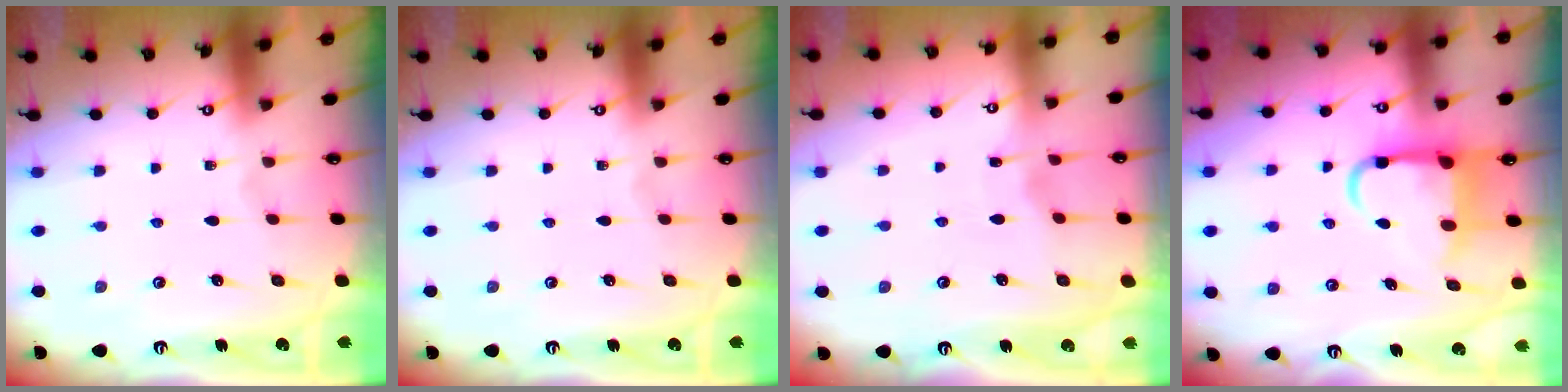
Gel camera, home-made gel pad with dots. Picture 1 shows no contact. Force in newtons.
{"total": 0.0}
{"total": 2.6, "press": 2.6, "slide": 0.3}
{"total": 8.7, "press": 8.6, "slide": 1.4}